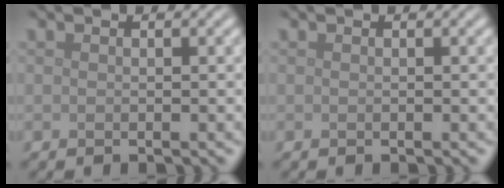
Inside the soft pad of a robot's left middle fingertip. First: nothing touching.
{"total": 0.0}